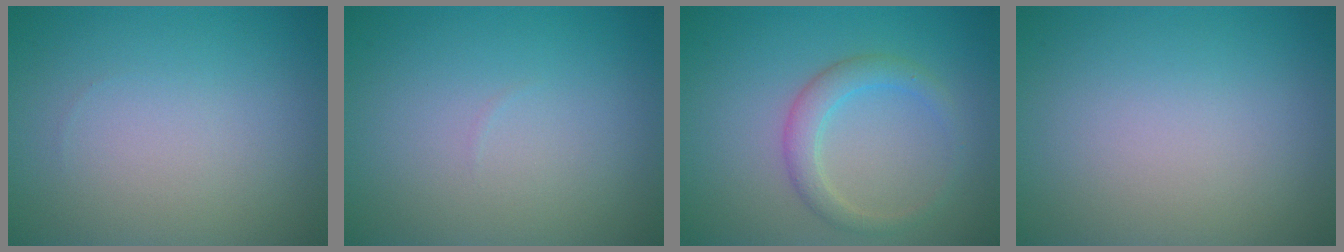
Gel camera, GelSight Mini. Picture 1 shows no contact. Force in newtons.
{"total": 0.0}
{"total": 2.7, "press": 2.6, "slide": 0.2}
{"total": 0.0}